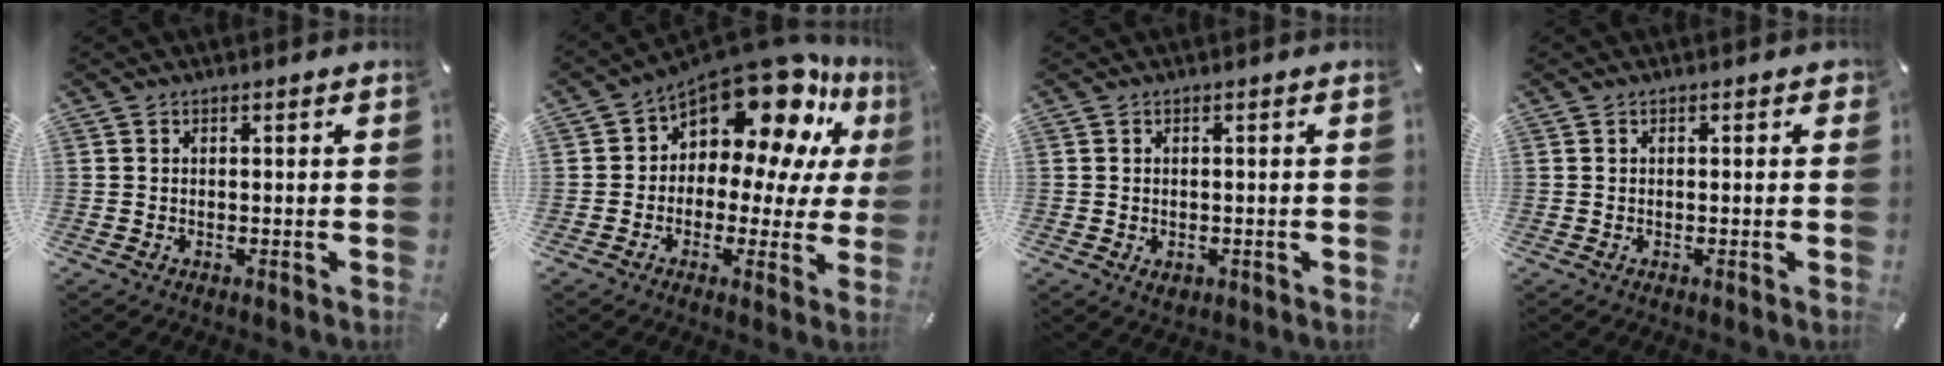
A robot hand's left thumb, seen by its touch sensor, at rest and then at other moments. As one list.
[{"total": 16.7, "force": [10.7, 8.3, 9.8], "torque": [-0.153, -0.093, 0.183]}, {"total": 1.5, "force": [-0.6, 1.2, 0.6], "torque": [-0.012, 0.003, -0.012]}, {"total": 0.7, "force": [0.0, 0.4, 0.6], "torque": [-0.011, 0.003, -0.001]}]